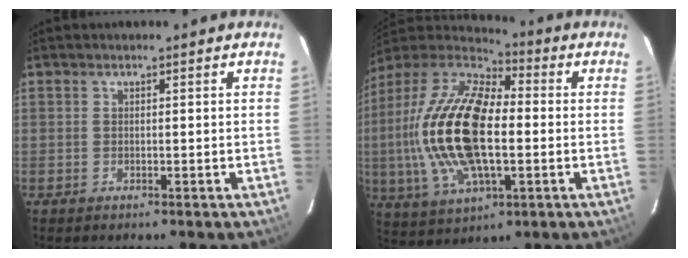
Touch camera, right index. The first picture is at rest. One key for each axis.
{"total": 23.9, "fx": -1.1, "fy": 11.3, "fz": 21.1, "tx": -0.440, "ty": 0.004, "tz": -0.024}